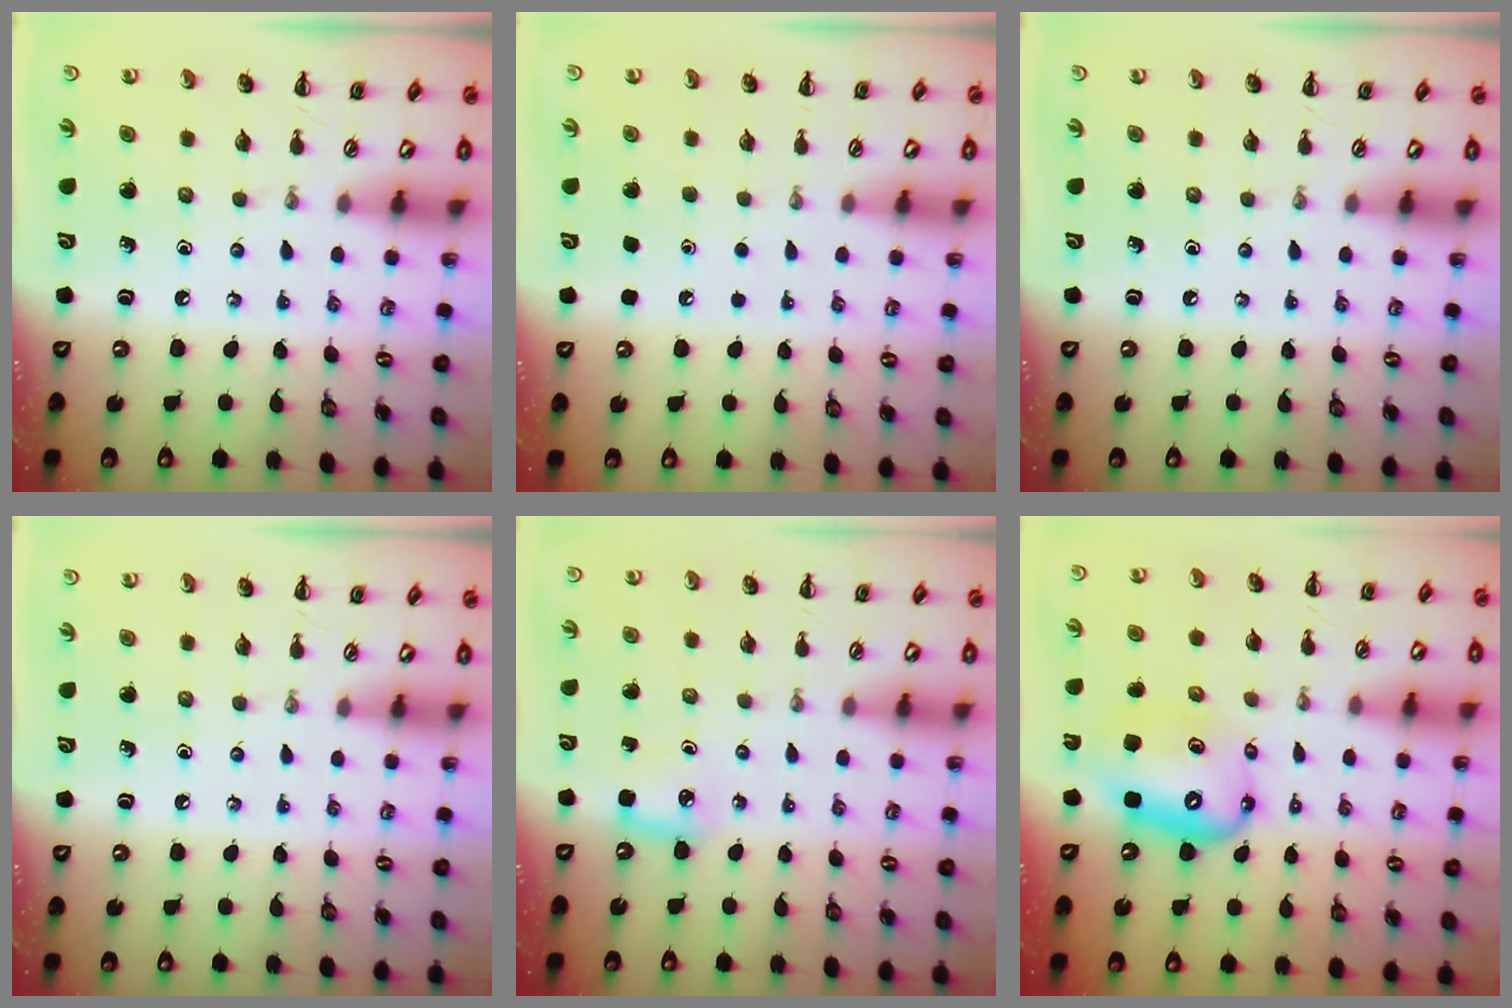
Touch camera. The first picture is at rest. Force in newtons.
{"total": 1.7, "press": 1.7, "slide": 0.1}
{"total": 0.0}
{"total": 0.0}
{"total": 5.3, "press": 5.1, "slide": 1.6}
{"total": 12.5, "press": 12.1, "slide": 3.1}